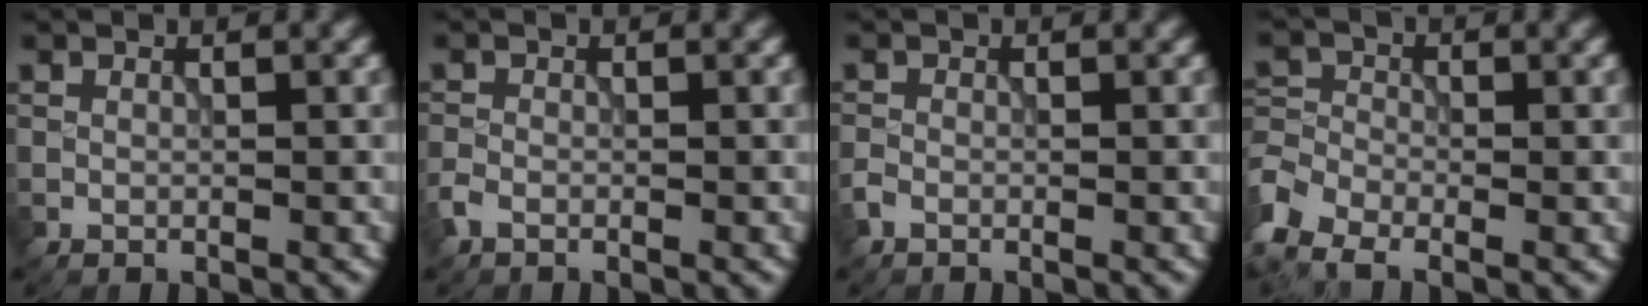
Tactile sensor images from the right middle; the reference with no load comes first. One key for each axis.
{"total": 1.1, "fx": -0.8, "fy": 0.6, "fz": 0.5, "tx": -0.013, "ty": 0.000, "tz": -0.023}
{"total": 0.9, "fx": -0.6, "fy": 0.4, "fz": 0.3, "tx": -0.007, "ty": 0.000, "tz": -0.017}
{"total": 4.9, "fx": -3.2, "fy": 2.8, "fz": 2.5, "tx": -0.046, "ty": -0.012, "tz": -0.056}